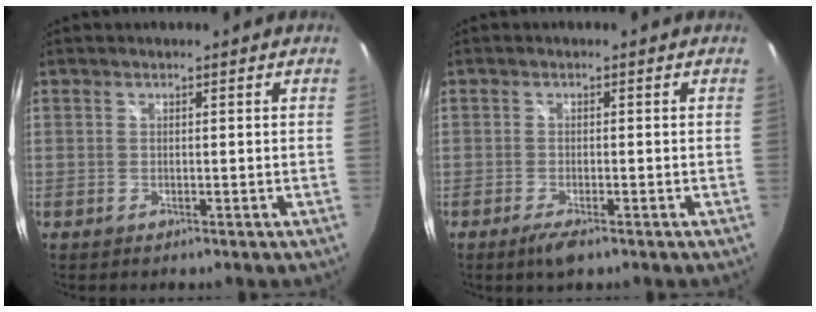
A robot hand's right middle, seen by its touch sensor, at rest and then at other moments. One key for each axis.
{"total": 3.1, "fx": -2.0, "fy": 0.6, "fz": 2.3, "tx": -0.050, "ty": -0.012, "tz": -0.037}